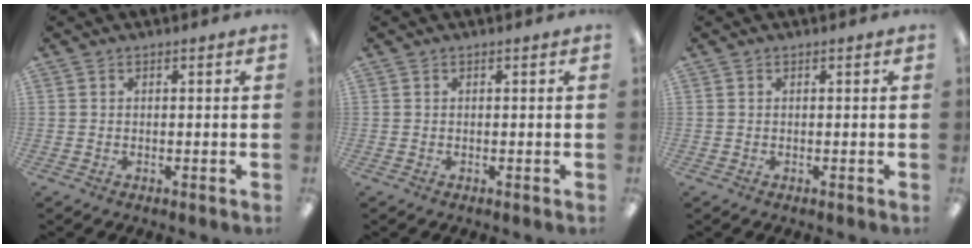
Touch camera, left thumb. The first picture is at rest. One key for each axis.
{"total": 0.0}
{"total": 0.0}